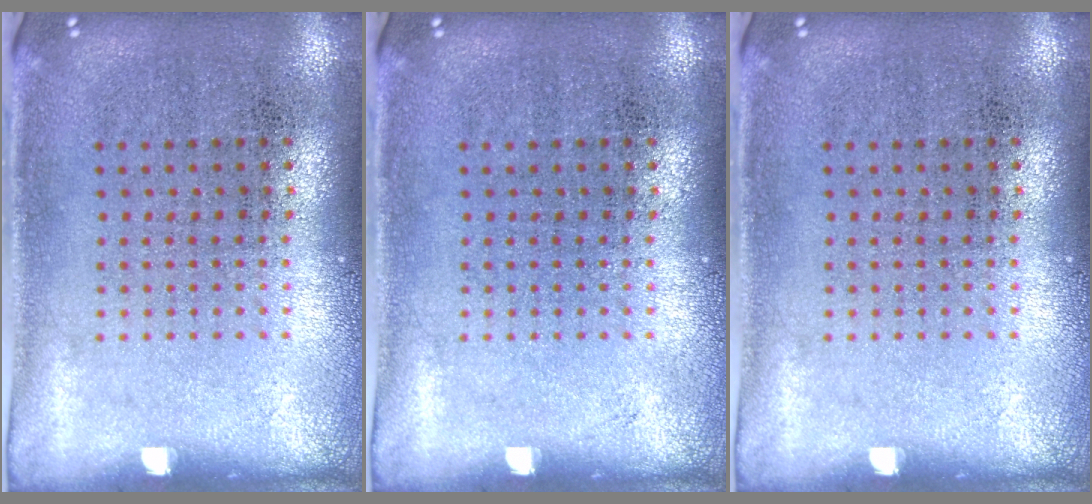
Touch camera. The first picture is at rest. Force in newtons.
{"total": 0.0}
{"total": 0.0}